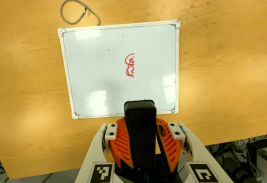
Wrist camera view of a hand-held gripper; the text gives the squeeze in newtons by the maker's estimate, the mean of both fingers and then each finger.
{"total": 10.3, "left": 10.1, "right": 10.5}